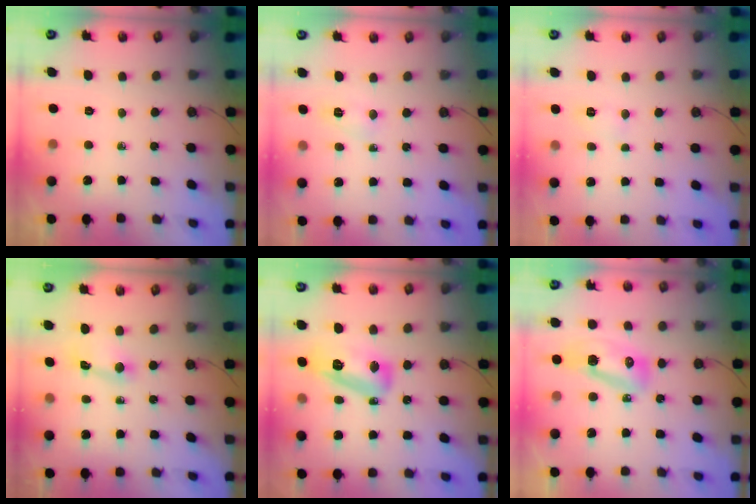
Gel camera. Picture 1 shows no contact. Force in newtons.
{"total": 2.7, "press": 2.7, "slide": 0.4}
{"total": 9.1, "press": 5.5, "slide": 7.3}
{"total": 2.4, "press": 2.4, "slide": 0.3}
{"total": 13.8, "press": 13.4, "slide": 3.2}
{"total": 8.8, "press": 8.7, "slide": 1.0}